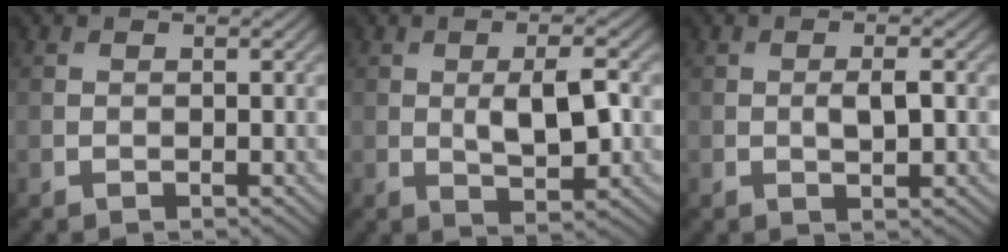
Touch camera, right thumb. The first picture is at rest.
{"total": 5.5, "force": [0.0, 2.0, 5.1], "torque": [-0.092, -0.001, 0.001]}
{"total": 2.5, "force": [-0.1, 0.8, 2.3], "torque": [-0.048, -0.001, 0.000]}